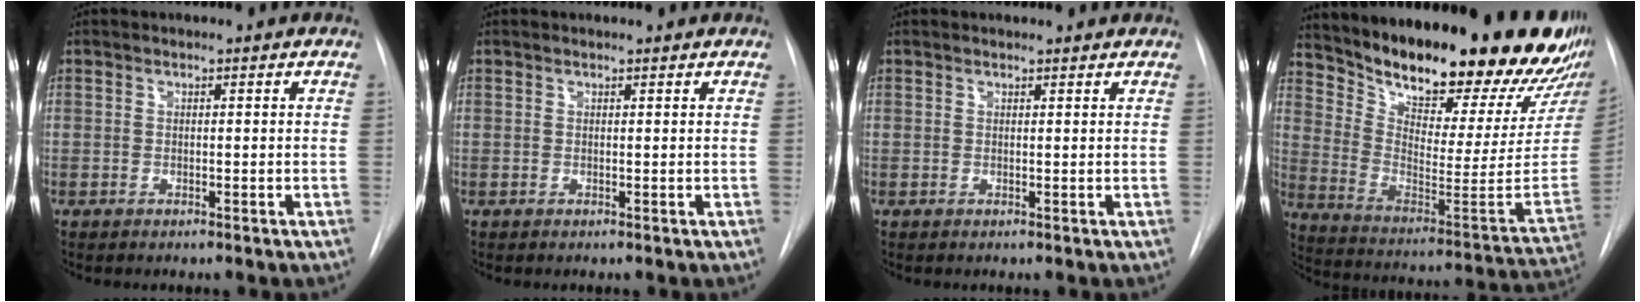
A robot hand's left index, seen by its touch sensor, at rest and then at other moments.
{"total": 1.5, "force": [1.4, 0.2, 0.3], "torque": [-0.008, 0.014, 0.018]}
{"total": 2.7, "force": [2.7, 0.4, 0.5], "torque": [-0.010, 0.015, 0.029]}
{"total": 27.7, "force": [23.5, 5.6, 13.5], "torque": [-0.222, -0.081, 0.317]}